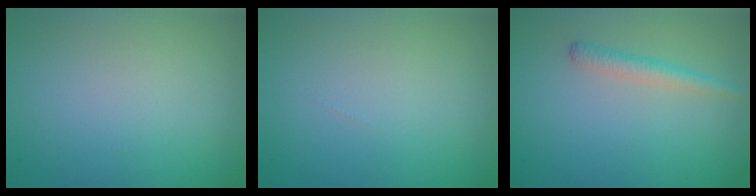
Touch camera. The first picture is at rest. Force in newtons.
{"total": 0.0}
{"total": 1.7, "press": 1.7, "slide": 0.1}